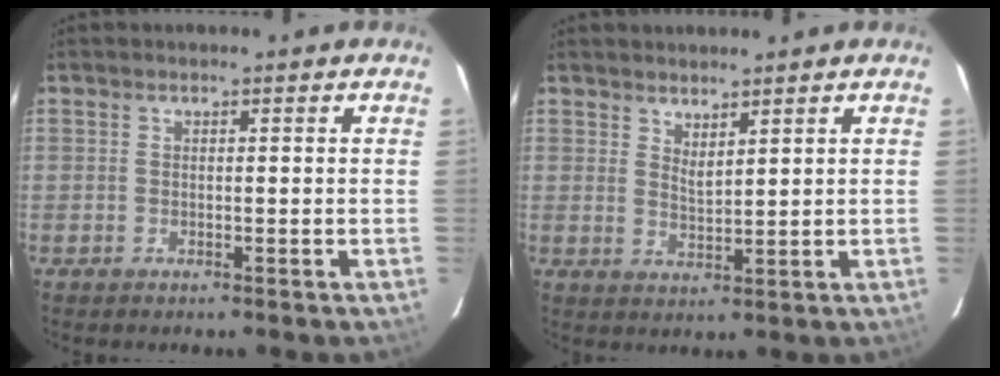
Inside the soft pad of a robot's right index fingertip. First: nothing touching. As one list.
[{"total": 2.9, "force": [2.5, 0.6, 1.5], "torque": [-0.024, -0.004, 0.042]}]